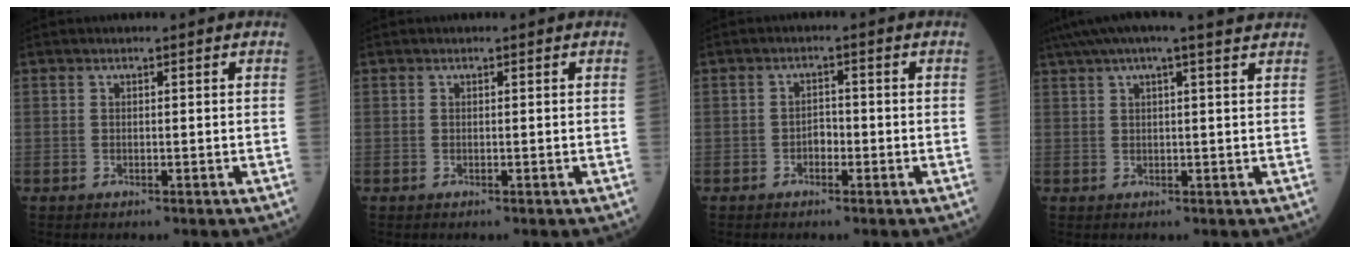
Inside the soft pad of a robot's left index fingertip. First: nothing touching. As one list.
[{"total": 0.0}, {"total": 1.8, "force": [-0.8, 1.1, 1.2], "torque": [-0.015, 0.006, -0.016]}, {"total": 10.1, "force": [8.3, 0.3, 5.7], "torque": [-0.102, 0.046, 0.104]}]